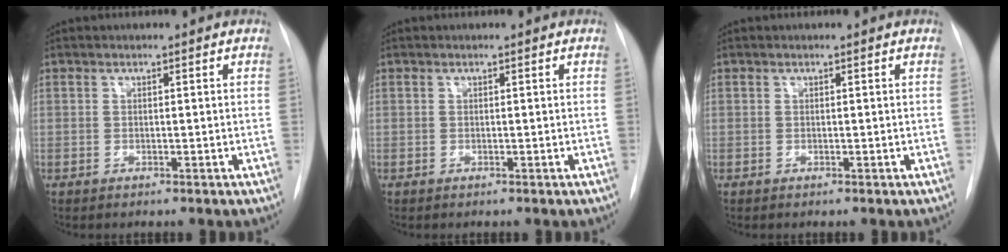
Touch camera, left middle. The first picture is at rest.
{"total": 0.0}
{"total": 0.0}